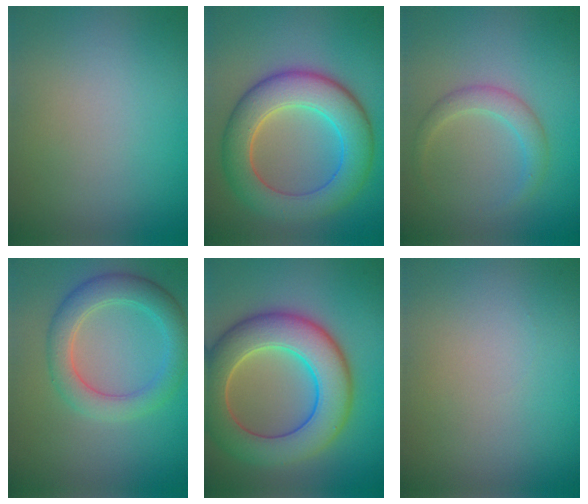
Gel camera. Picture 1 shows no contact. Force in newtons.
{"total": 7.8, "press": 7.8, "slide": 0.4}
{"total": 2.0, "press": 2.0, "slide": 0.2}
{"total": 4.2, "press": 4.2, "slide": 0.2}
{"total": 9.3, "press": 9.3, "slide": 0.6}
{"total": 0.0}